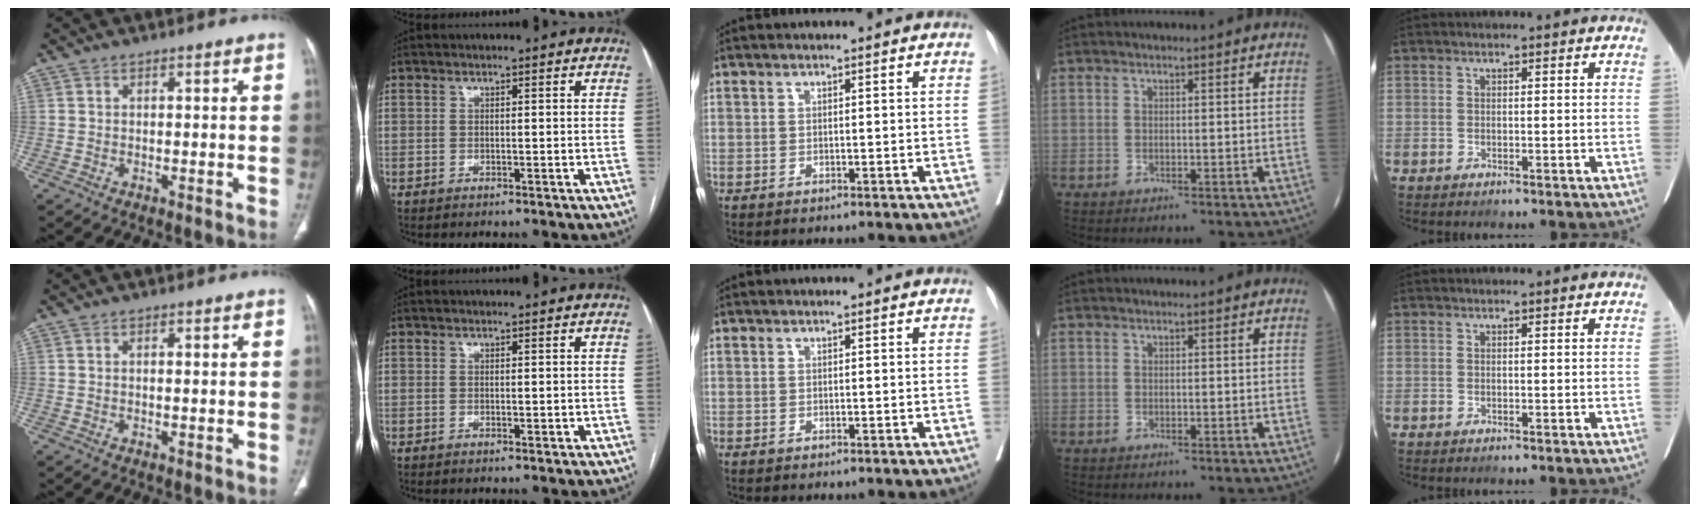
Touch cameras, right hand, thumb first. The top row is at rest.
{"thumb": {"total": 0.9, "force": [0.2, 0.2, 0.8], "torque": [-0.019, 0.001, 0.004]}, "index": {"total": 0.7, "force": [-0.1, 0.4, 0.5], "torque": [-0.009, 0.000, 0.002]}}